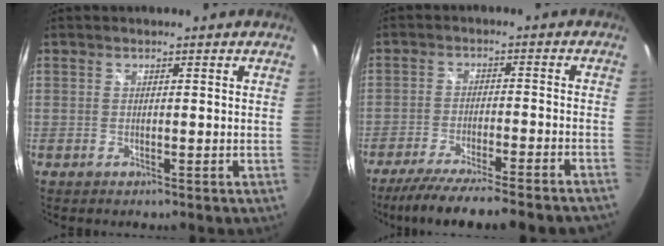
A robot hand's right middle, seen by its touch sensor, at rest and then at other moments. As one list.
[{"total": 16.5, "force": [-14.3, 0.4, 8.1], "torque": [-0.150, -0.037, -0.213]}]